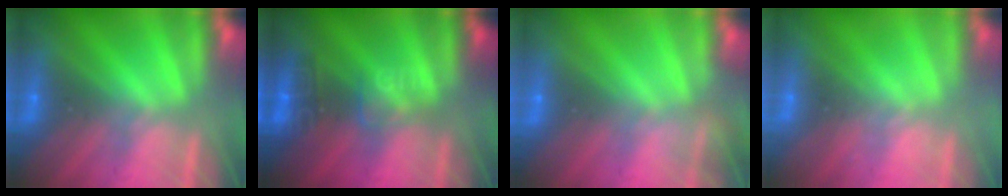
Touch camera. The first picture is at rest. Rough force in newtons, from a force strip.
{"total": 2.7}
{"total": 2.0}
{"total": 2.3}